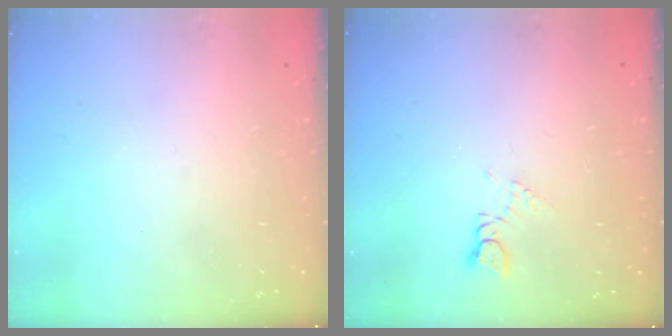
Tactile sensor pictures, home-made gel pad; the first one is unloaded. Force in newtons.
{"total": 1.7, "press": 1.6, "slide": 0.3}